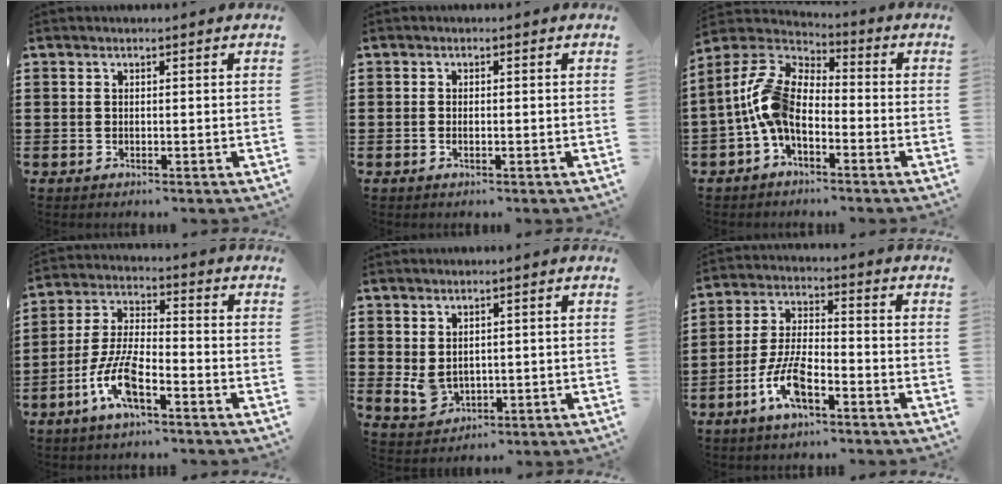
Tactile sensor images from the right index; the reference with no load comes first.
{"total": 0.8, "force": [-0.2, 0.3, 0.7], "torque": [-0.016, -0.003, -0.004]}
{"total": 10.0, "force": [-1.9, 5.4, 8.2], "torque": [-0.207, -0.005, -0.045]}
{"total": 8.7, "force": [-4.7, 2.9, 6.8], "torque": [-0.165, -0.005, -0.093]}
{"total": 2.9, "force": [0.8, 2.3, 1.6], "torque": [-0.043, 0.002, 0.014]}
{"total": 8.2, "force": [-4.3, 3.0, 6.3], "torque": [-0.149, -0.004, -0.085]}